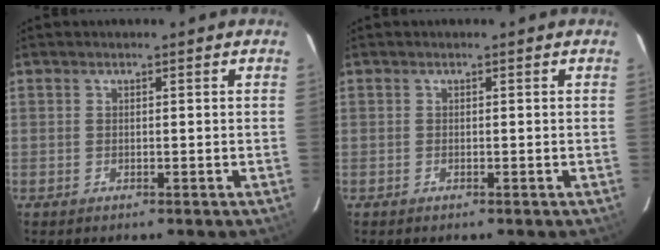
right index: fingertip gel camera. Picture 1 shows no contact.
{"total": 0.0}